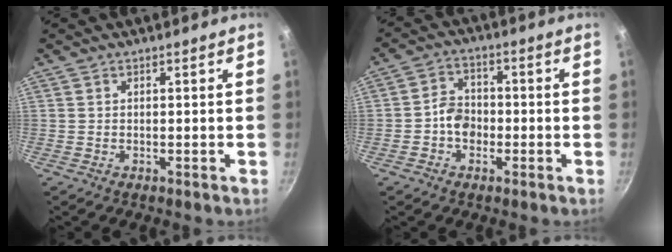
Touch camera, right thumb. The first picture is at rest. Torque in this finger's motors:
{"motor_torque": [0.38, 0.27, 0.64, 0.04, 0.01]}